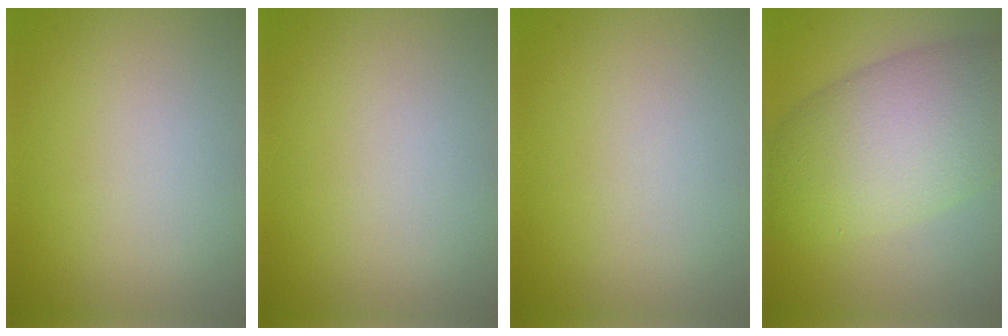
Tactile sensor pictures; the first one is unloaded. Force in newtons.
{"total": 0.0}
{"total": 0.0}
{"total": 10.3, "press": 10.3, "slide": 0.2}